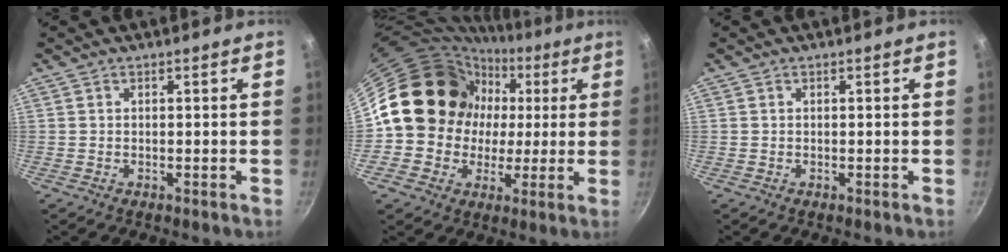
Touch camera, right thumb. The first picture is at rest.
{"total": 17.7, "force": [1.6, 16.0, 7.4], "torque": [-0.088, 0.025, 0.024]}
{"total": 0.0}